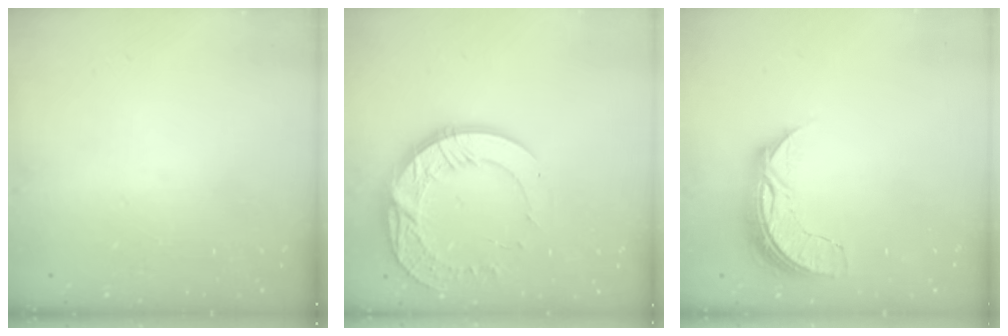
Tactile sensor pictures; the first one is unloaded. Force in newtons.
{"total": 17.8, "press": 17.7, "slide": 1.5}
{"total": 7.2, "press": 7.2, "slide": 0.5}